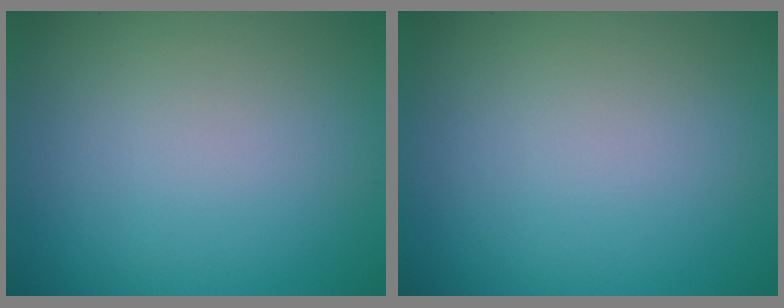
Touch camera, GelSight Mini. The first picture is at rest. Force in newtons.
{"total": 0.0}